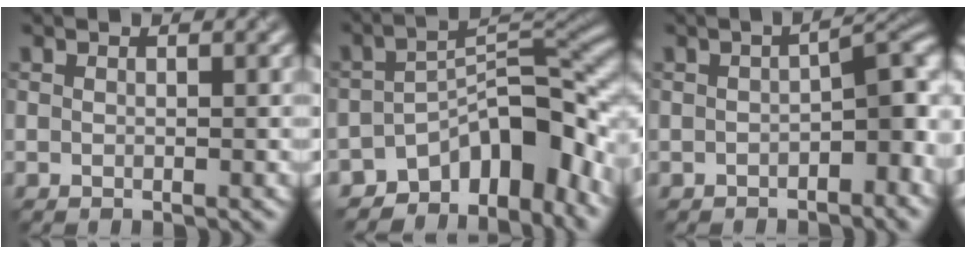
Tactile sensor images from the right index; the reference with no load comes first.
{"total": 9.1, "force": [-6.1, 4.1, 5.4], "torque": [-0.045, 0.004, -0.109]}
{"total": 4.7, "force": [-1.8, 2.1, 3.8], "torque": [-0.037, 0.010, -0.032]}